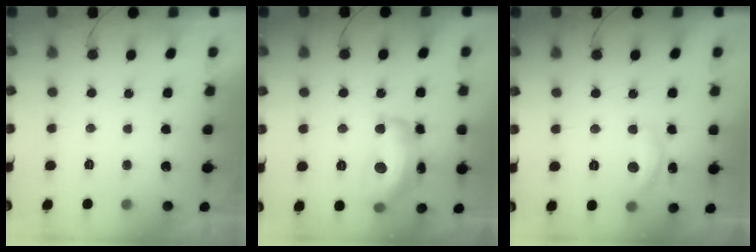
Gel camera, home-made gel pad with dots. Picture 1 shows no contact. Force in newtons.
{"total": 15.4, "press": 15.4, "slide": 0.7}
{"total": 10.1, "press": 10.0, "slide": 0.6}